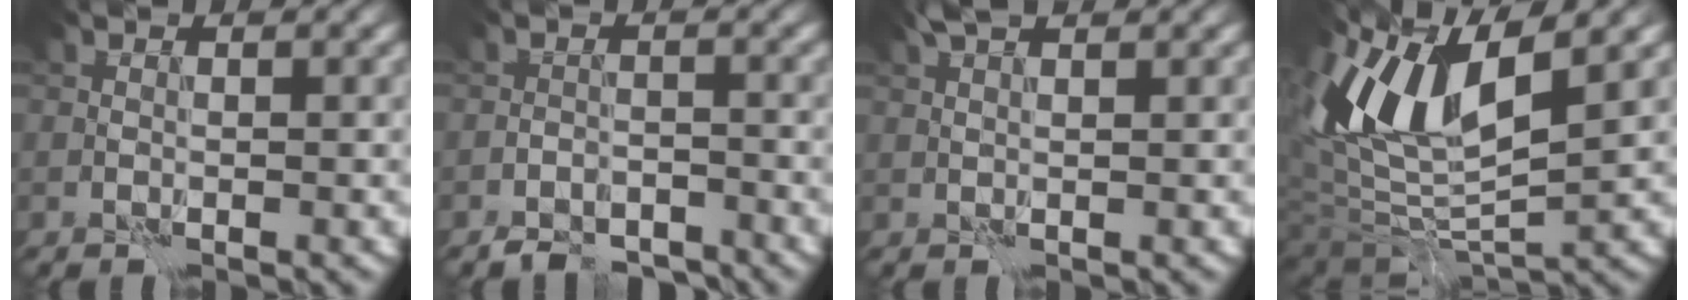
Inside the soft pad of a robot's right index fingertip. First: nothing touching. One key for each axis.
{"total": 3.4, "fx": -3.2, "fy": 1.0, "fz": 0.6, "tx": 0.002, "ty": -0.001, "tz": -0.056}
{"total": 2.4, "fx": 2.0, "fy": 0.3, "fz": 1.3, "tx": -0.030, "ty": 0.007, "tz": 0.035}
{"total": 9.3, "fx": 4.1, "fy": 3.6, "fz": 7.5, "tx": -0.151, "ty": -0.004, "tz": 0.079}